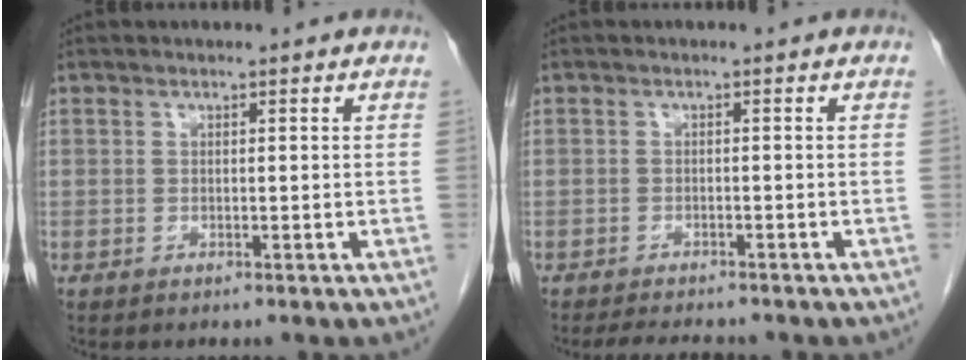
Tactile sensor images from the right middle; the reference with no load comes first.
{"total": 5.5, "force": [-5.0, 0.9, 2.2], "torque": [-0.030, -0.009, -0.073]}